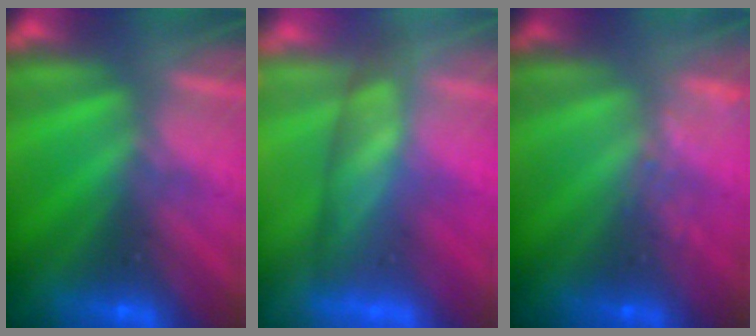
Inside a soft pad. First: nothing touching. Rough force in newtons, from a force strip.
{"total": 4.3}
{"total": 1.5}